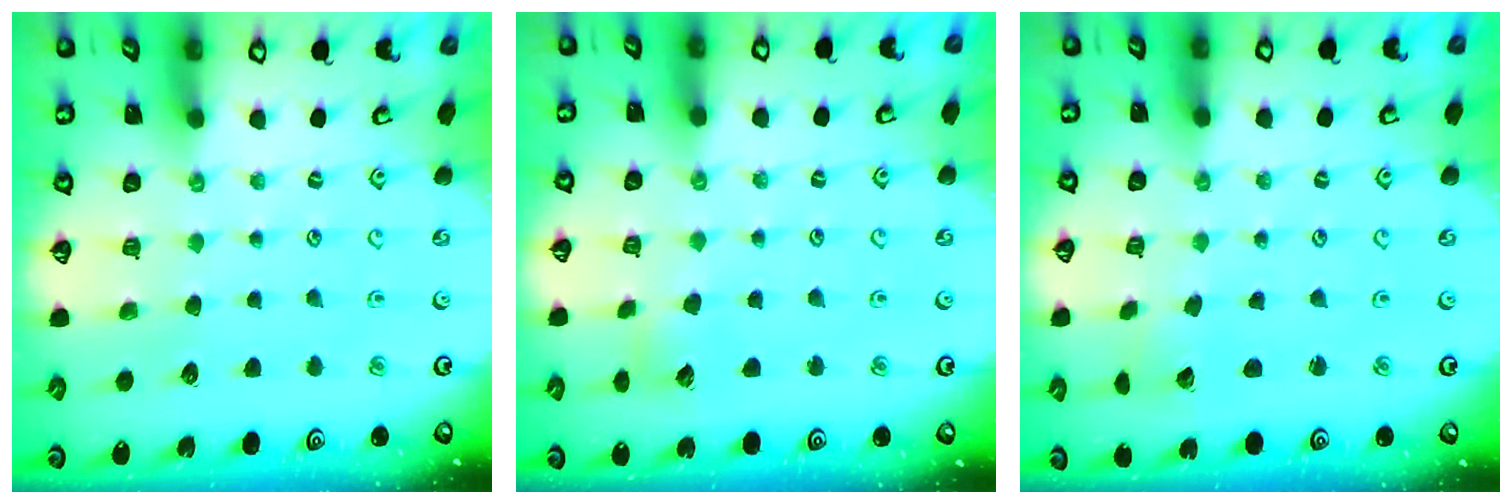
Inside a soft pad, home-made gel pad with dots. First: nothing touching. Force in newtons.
{"total": 3.3, "press": 3.3, "slide": 0.3}
{"total": 2.4, "press": 2.4, "slide": 0.1}